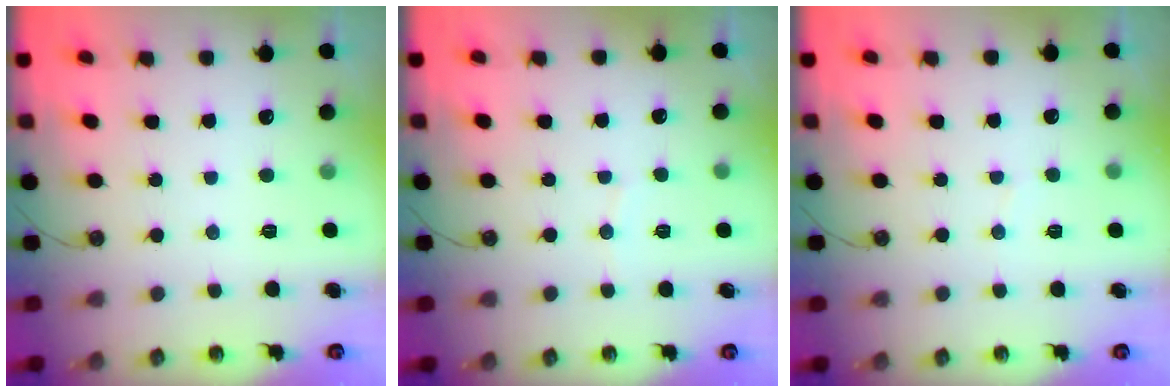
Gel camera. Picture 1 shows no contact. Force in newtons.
{"total": 3.3, "press": 3.3, "slide": 0.4}
{"total": 2.3, "press": 2.3, "slide": 0.2}